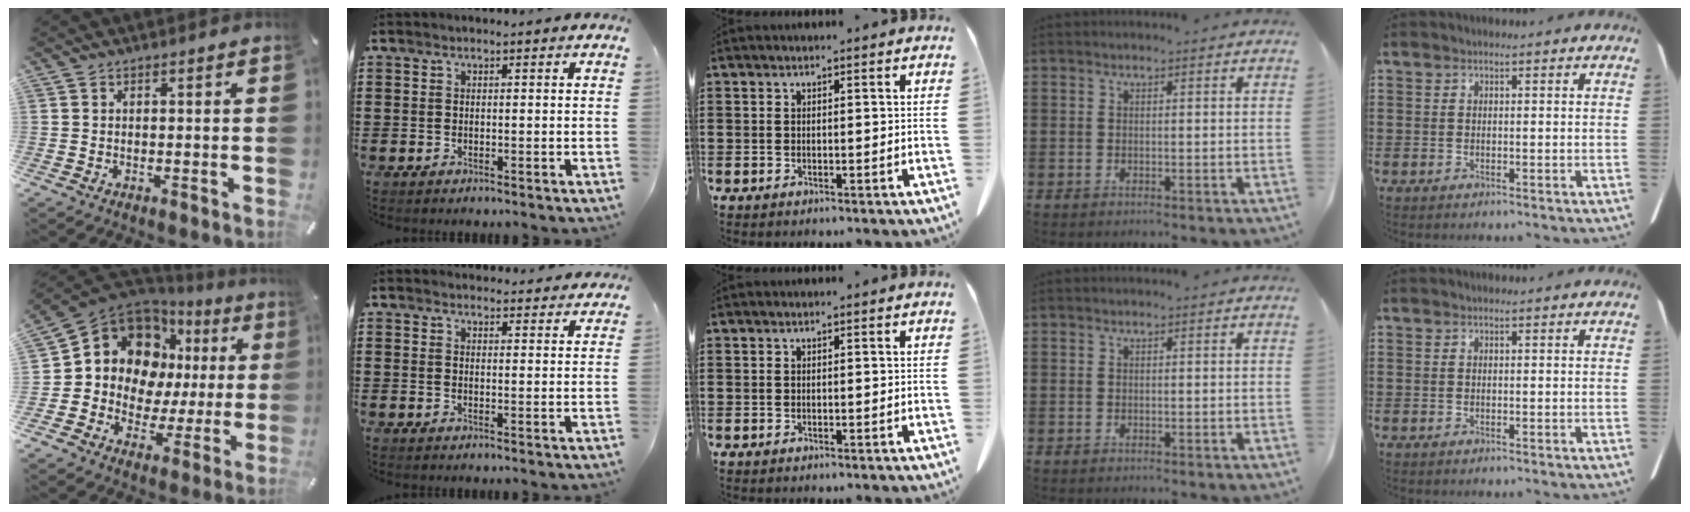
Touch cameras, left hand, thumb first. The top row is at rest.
{"thumb": {"total": 14.5, "force": [6.1, 11.4, 6.6], "torque": [-0.111, -0.058, 0.115]}, "index": {"total": 2.8, "force": [2.7, 0.4, 0.0], "torque": [-0.001, -0.012, 0.050]}}